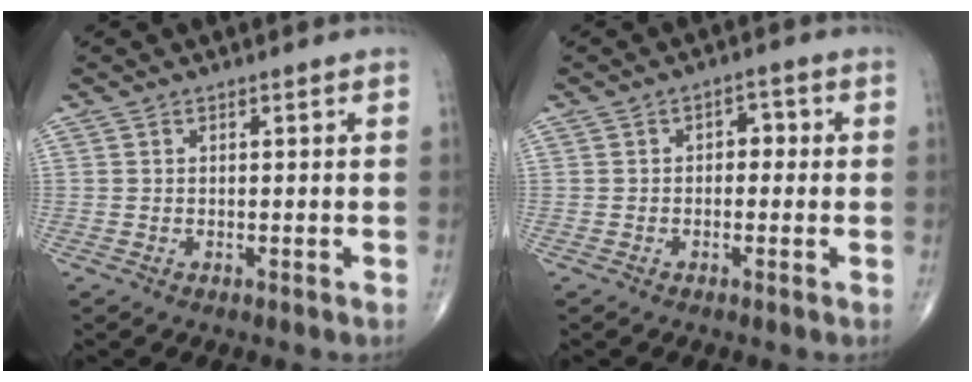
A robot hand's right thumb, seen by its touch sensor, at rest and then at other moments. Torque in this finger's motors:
{"motor_torque": [-0.34, 0.14, 0.20, 0.27, 0.06]}